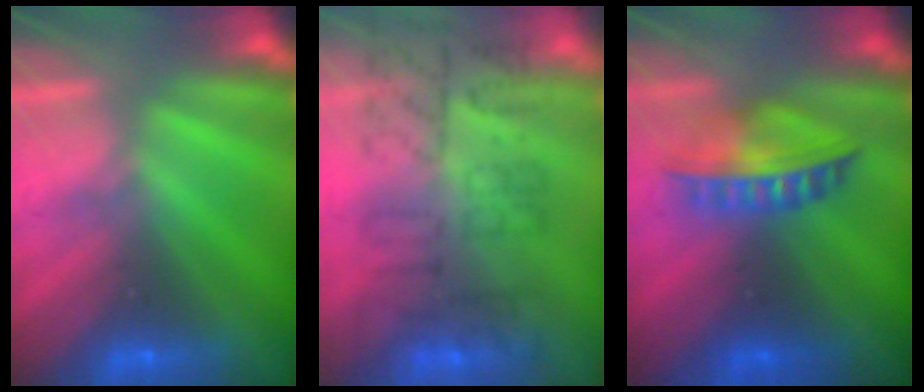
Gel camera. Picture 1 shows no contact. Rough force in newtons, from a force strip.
{"total": 3.8}
{"total": 5.8}